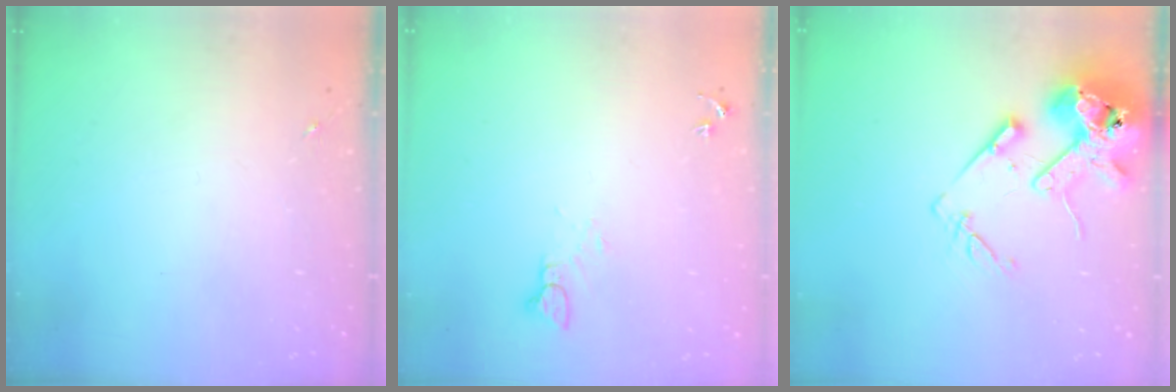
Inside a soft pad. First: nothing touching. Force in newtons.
{"total": 4.5, "press": 4.5, "slide": 0.3}
{"total": 16.1, "press": 15.9, "slide": 2.4}